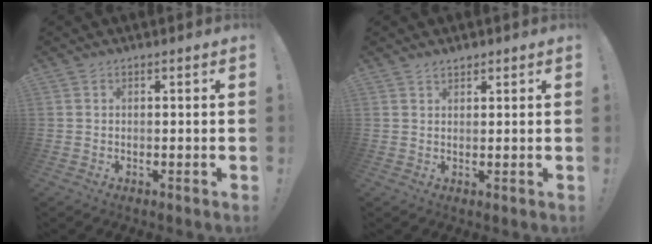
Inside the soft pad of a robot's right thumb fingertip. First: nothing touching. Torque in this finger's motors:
{"motor_torque": [-0.15, -0.04, 0.60, 0.01, -0.01]}